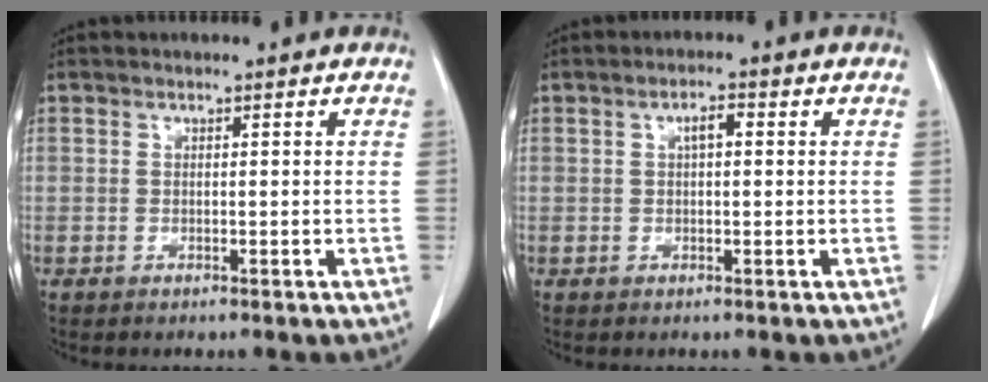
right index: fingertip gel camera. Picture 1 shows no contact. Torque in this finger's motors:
{"motor_torque": [0.27, 0.17, 0.06, 0.04]}